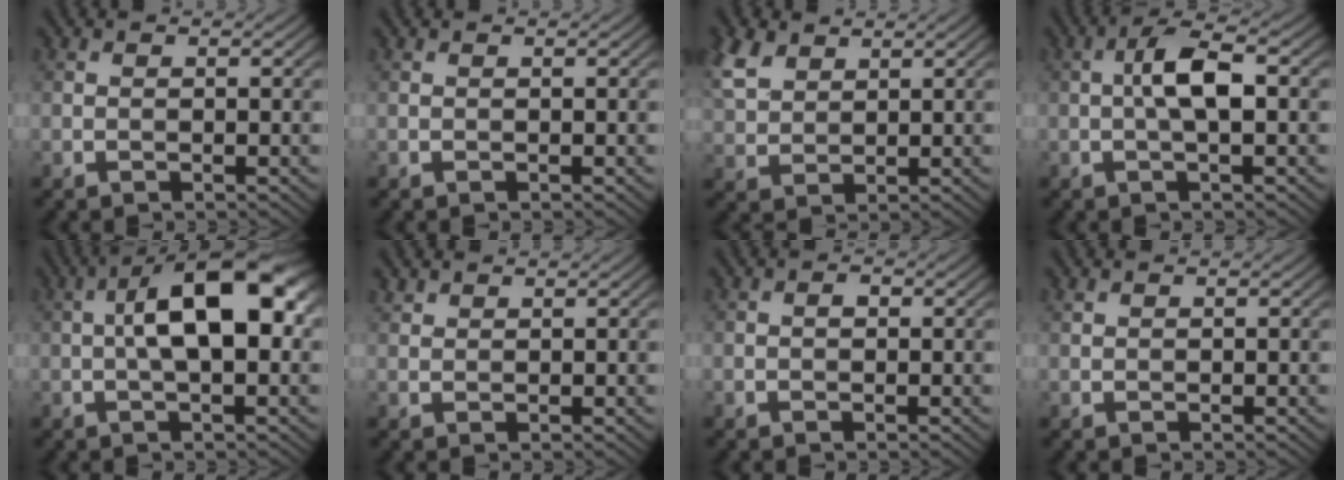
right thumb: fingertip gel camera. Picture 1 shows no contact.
{"total": 0.0}
{"total": 6.2, "force": [3.5, 3.6, 3.6], "torque": [-0.113, 0.013, 0.076]}
{"total": 4.9, "force": [0.0, 1.4, 4.7], "torque": [-0.094, 0.015, -0.005]}
{"total": 11.3, "force": [0.9, 4.6, 10.3], "torque": [-0.157, 0.023, 0.006]}
{"total": 1.2, "force": [1.1, 0.5, 0.1], "torque": [-0.006, 0.003, 0.026]}
{"total": 0.8, "force": [0.0, 0.5, 0.5], "torque": [-0.009, 0.001, -0.002]}
{"total": 0.6, "force": [0.3, 0.3, 0.3], "torque": [-0.008, 0.001, 0.008]}